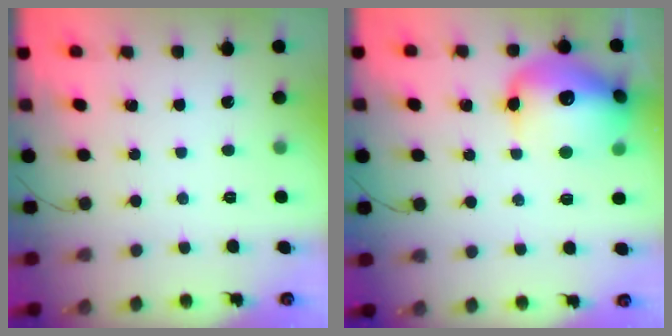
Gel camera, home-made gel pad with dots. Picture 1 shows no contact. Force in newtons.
{"total": 18.5, "press": 18.3, "slide": 2.8}